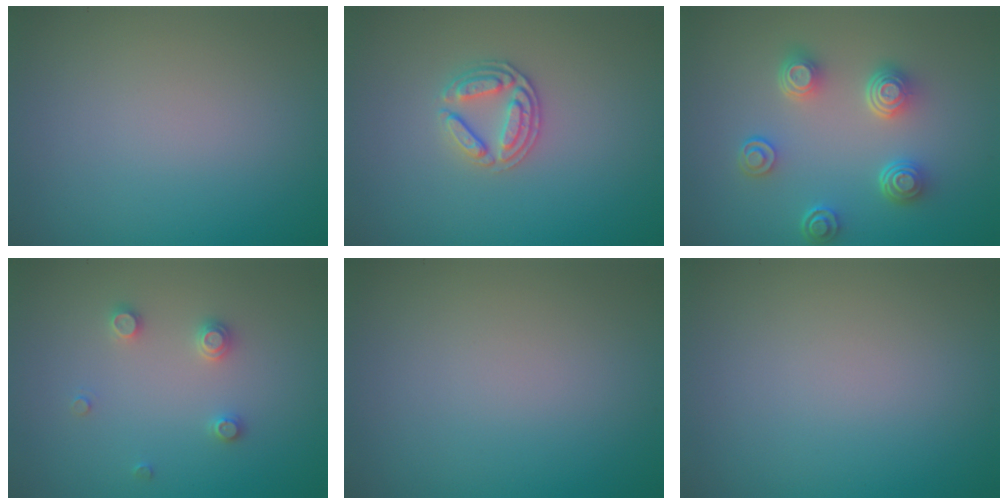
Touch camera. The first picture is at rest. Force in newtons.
{"total": 2.6, "press": 2.5, "slide": 0.6}
{"total": 4.4, "press": 3.2, "slide": 2.9}
{"total": 1.8, "press": 1.7, "slide": 0.3}
{"total": 0.0}
{"total": 0.0}